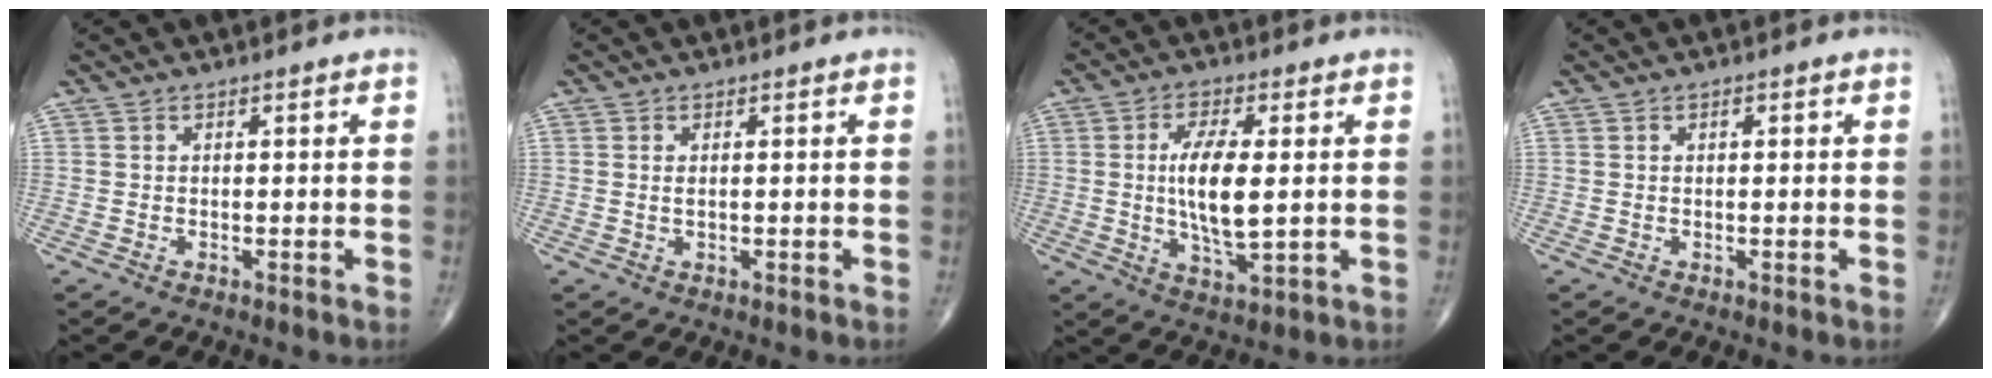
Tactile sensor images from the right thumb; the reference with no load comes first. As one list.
[{"total": 0.7, "force": [0.2, 0.2, 0.7], "torque": [-0.015, -0.002, 0.005]}, {"total": 10.2, "force": [0.6, 3.5, 9.6], "torque": [-0.180, -0.017, 0.011]}, {"total": 0.8, "force": [0.3, 0.3, 0.6], "torque": [-0.009, 0.000, 0.004]}]